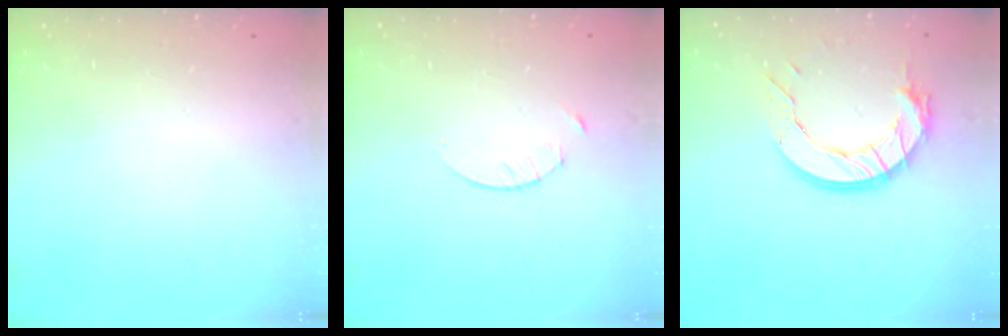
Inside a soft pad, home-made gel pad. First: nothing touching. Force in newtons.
{"total": 1.7, "press": 1.6, "slide": 0.2}
{"total": 13.0, "press": 12.9, "slide": 1.2}